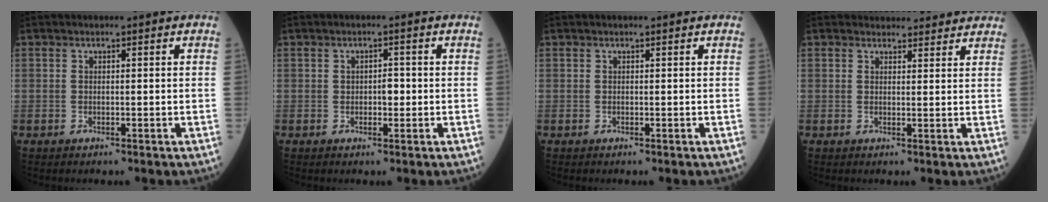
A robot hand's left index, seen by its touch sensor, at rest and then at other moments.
{"total": 1.9, "force": [-0.2, 1.0, 1.5], "torque": [-0.020, 0.004, -0.002]}
{"total": 0.0}
{"total": 6.1, "force": [5.9, 1.7, 0.7], "torque": [0.000, 0.011, 0.062]}